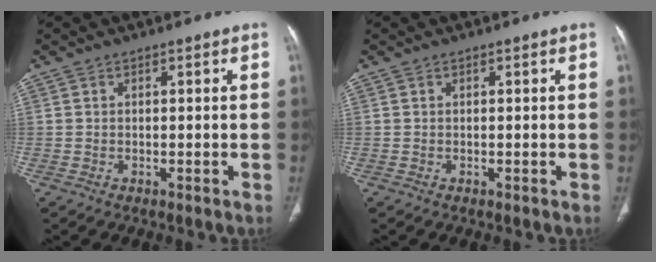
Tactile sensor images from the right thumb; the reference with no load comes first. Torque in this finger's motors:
{"motor_torque": [0.01, -0.01, 0.10, -0.10, 0.04]}